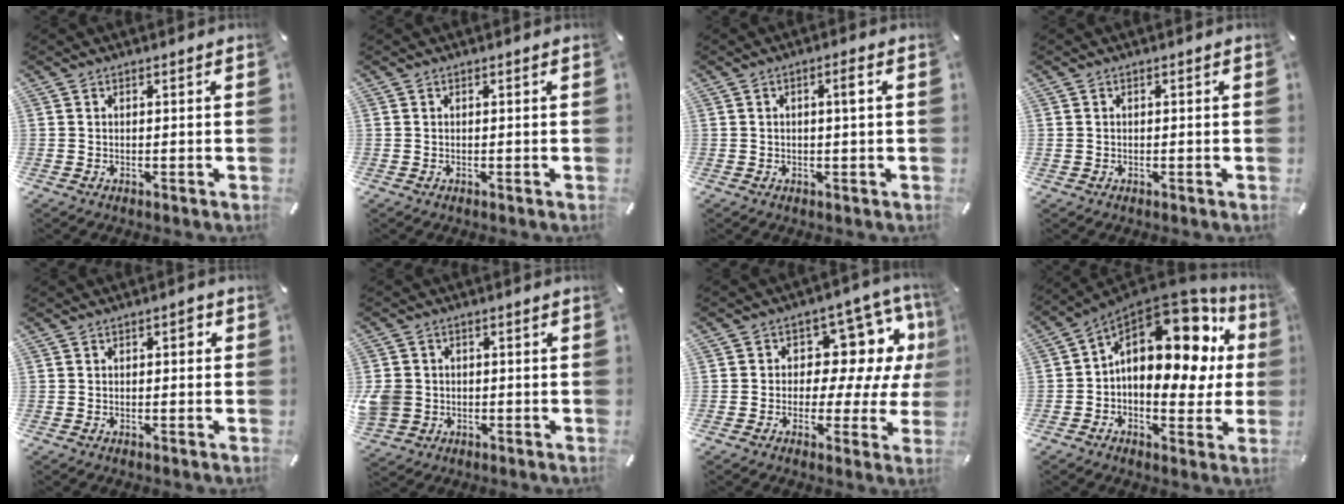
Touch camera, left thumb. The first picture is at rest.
{"total": 0.0}
{"total": 2.4, "force": [0.4, 0.3, 2.4], "torque": [-0.037, 0.002, 0.002]}
{"total": 0.5, "force": [-0.1, 0.5, 0.2], "torque": [-0.004, 0.003, -0.003]}
{"total": 2.0, "force": [0.1, 1.0, 1.7], "torque": [-0.027, 0.007, -0.003]}
{"total": 5.7, "force": [-0.7, 5.3, 1.9], "torque": [-0.049, 0.006, -0.014]}
{"total": 12.0, "force": [3.6, 8.2, 8.0], "torque": [-0.102, -0.032, 0.062]}
{"total": 21.1, "force": [5.9, 12.5, 15.9], "torque": [-0.234, -0.044, 0.098]}